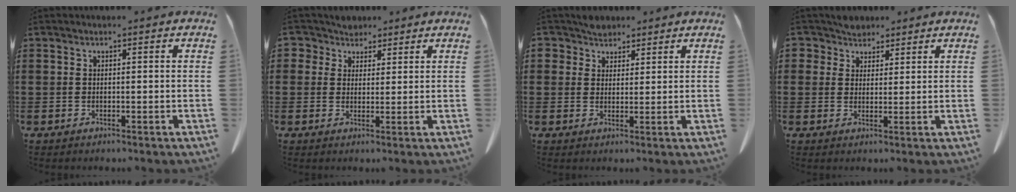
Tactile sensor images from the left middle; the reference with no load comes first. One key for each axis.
{"total": 3.8, "fx": 2.5, "fy": 2.7, "fz": 0.6, "tx": -0.021, "ty": 0.004, "tz": 0.044}
{"total": 3.2, "fx": 2.6, "fy": 1.9, "fz": 0.3, "tx": -0.017, "ty": 0.008, "tz": 0.051}
{"total": 3.8, "fx": 3.0, "fy": 2.4, "fz": 0.5, "tx": -0.027, "ty": 0.006, "tz": 0.055}